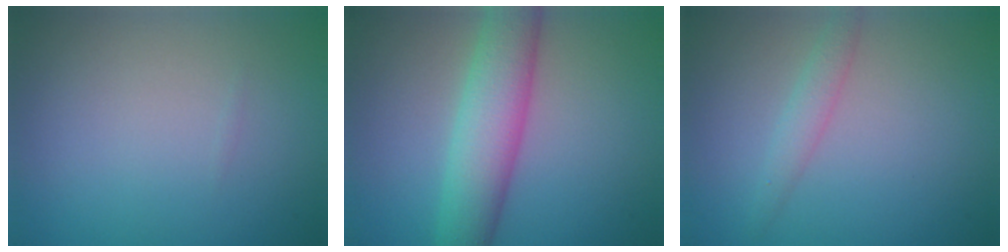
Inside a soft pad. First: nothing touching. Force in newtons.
{"total": 6.5, "press": 6.5, "slide": 0.1}
{"total": 1.6, "press": 1.6, "slide": 0.0}